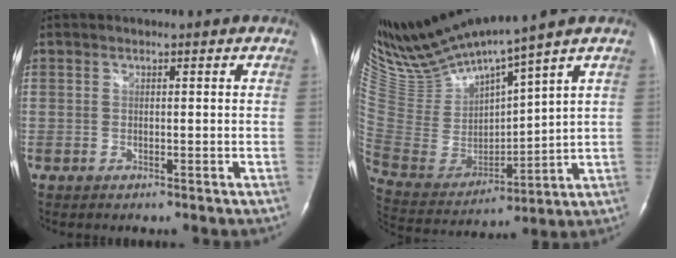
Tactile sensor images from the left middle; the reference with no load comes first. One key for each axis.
{"total": 15.2, "fx": 13.8, "fy": -0.6, "fz": 6.4, "tx": -0.136, "ty": -0.023, "tz": 0.285}